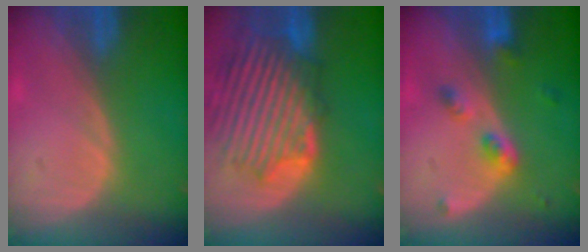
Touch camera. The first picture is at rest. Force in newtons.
{"total": 12.0, "press": 11.3, "slide": 4.1}
{"total": 4.2, "press": 4.2, "slide": 0.5}